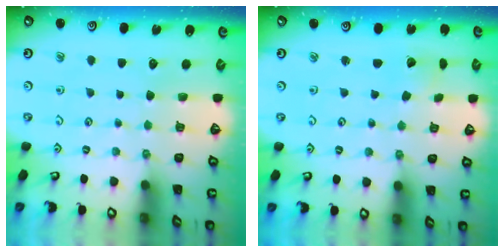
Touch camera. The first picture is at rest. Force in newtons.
{"total": 2.0, "press": 2.0, "slide": 0.1}